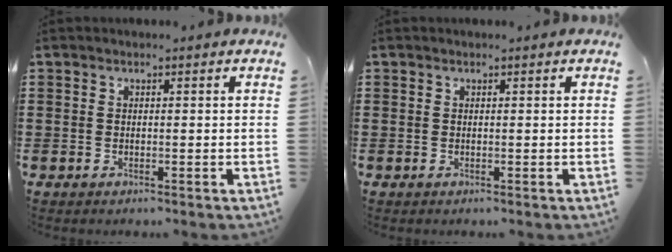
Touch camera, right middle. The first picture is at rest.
{"total": 0.0}